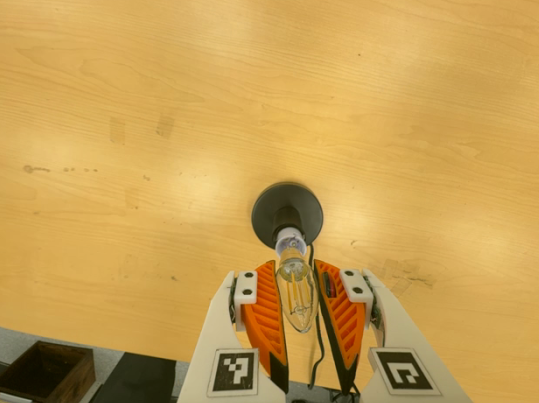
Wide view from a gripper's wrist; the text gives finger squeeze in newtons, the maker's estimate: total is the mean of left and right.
{"total": 8.7, "left": 7.9, "right": 9.4}